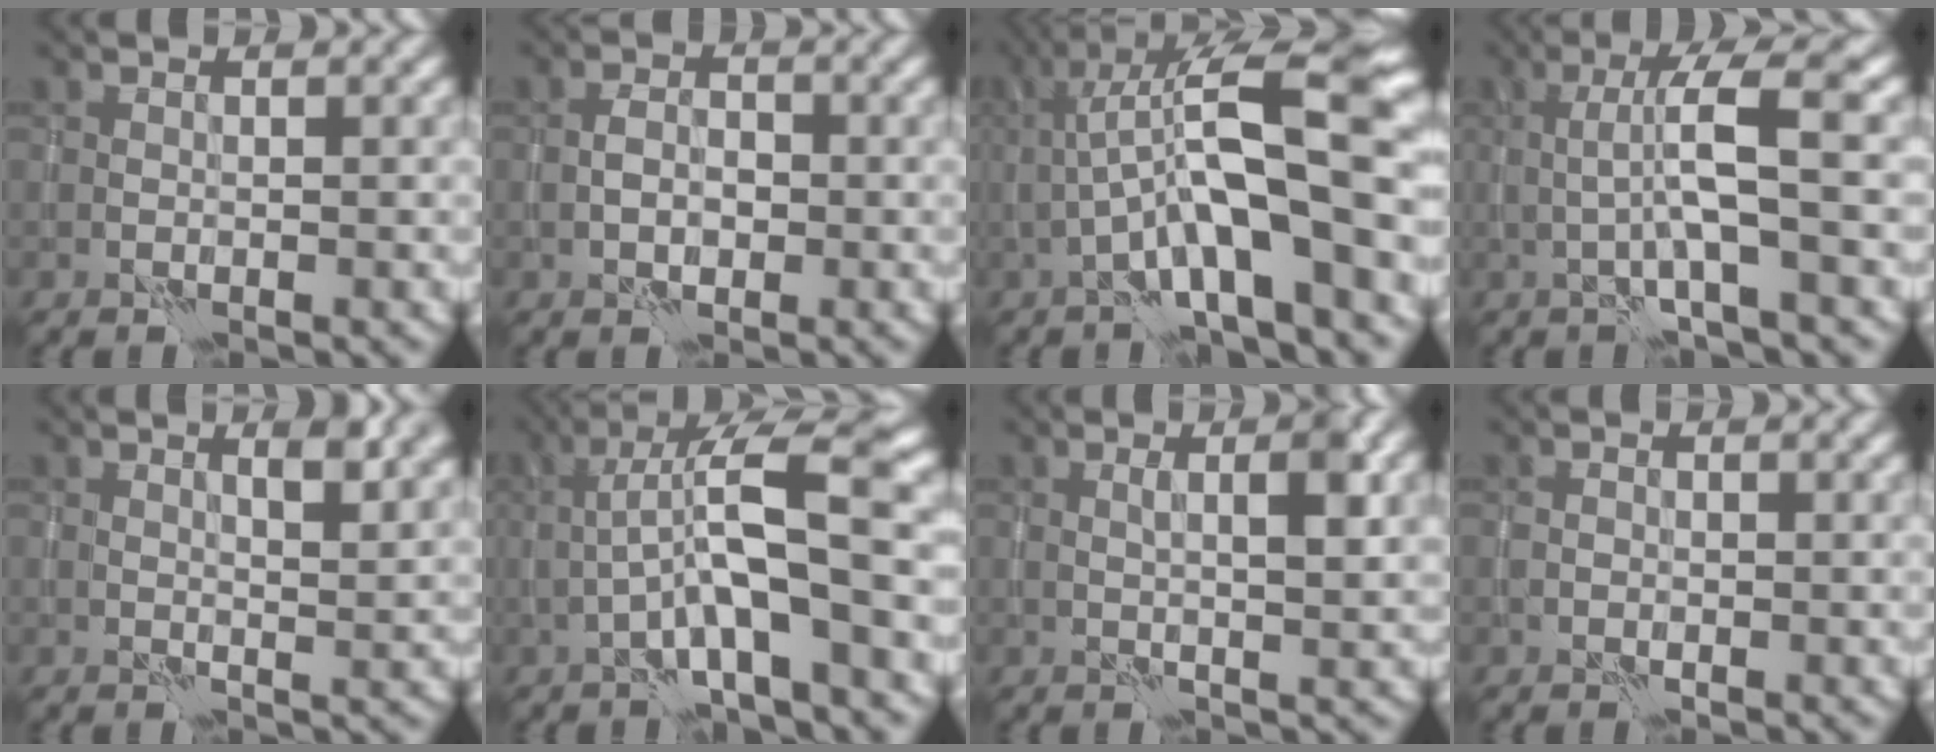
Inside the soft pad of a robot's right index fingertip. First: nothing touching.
{"total": 2.3, "force": [-0.7, 1.4, 1.6], "torque": [-0.028, 0.003, -0.014]}
{"total": 11.9, "force": [-0.8, 2.9, 11.5], "torque": [-0.192, 0.028, -0.014]}
{"total": 4.9, "force": [-0.4, 0.4, 4.9], "torque": [-0.089, 0.013, -0.008]}
{"total": 3.2, "force": [1.5, 0.9, 2.7], "torque": [-0.036, 0.001, 0.021]}
{"total": 7.6, "force": [-1.3, 1.4, 7.4], "torque": [-0.127, 0.022, -0.023]}
{"total": 3.6, "force": [0.7, 0.7, 3.5], "torque": [-0.053, 0.003, 0.012]}
{"total": 0.8, "force": [-0.2, 0.6, 0.4], "torque": [-0.009, -0.001, -0.001]}